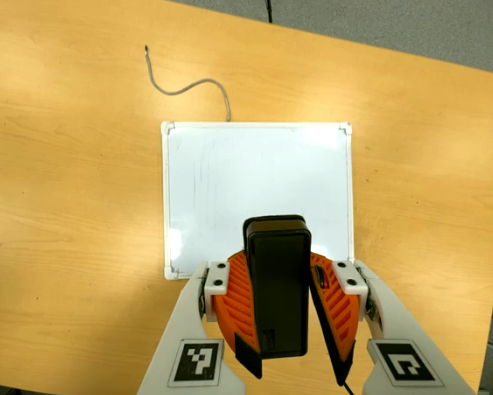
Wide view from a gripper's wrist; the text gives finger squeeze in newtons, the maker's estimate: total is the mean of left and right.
{"total": 9.2, "left": 9.6, "right": 8.8}